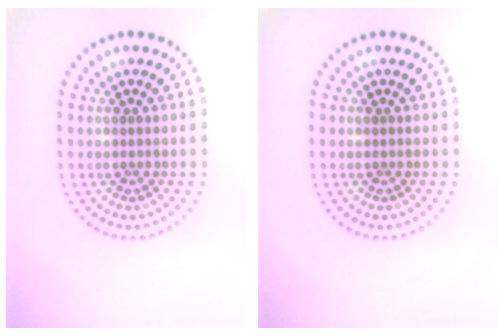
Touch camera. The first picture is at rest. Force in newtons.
{"total": 0.0}